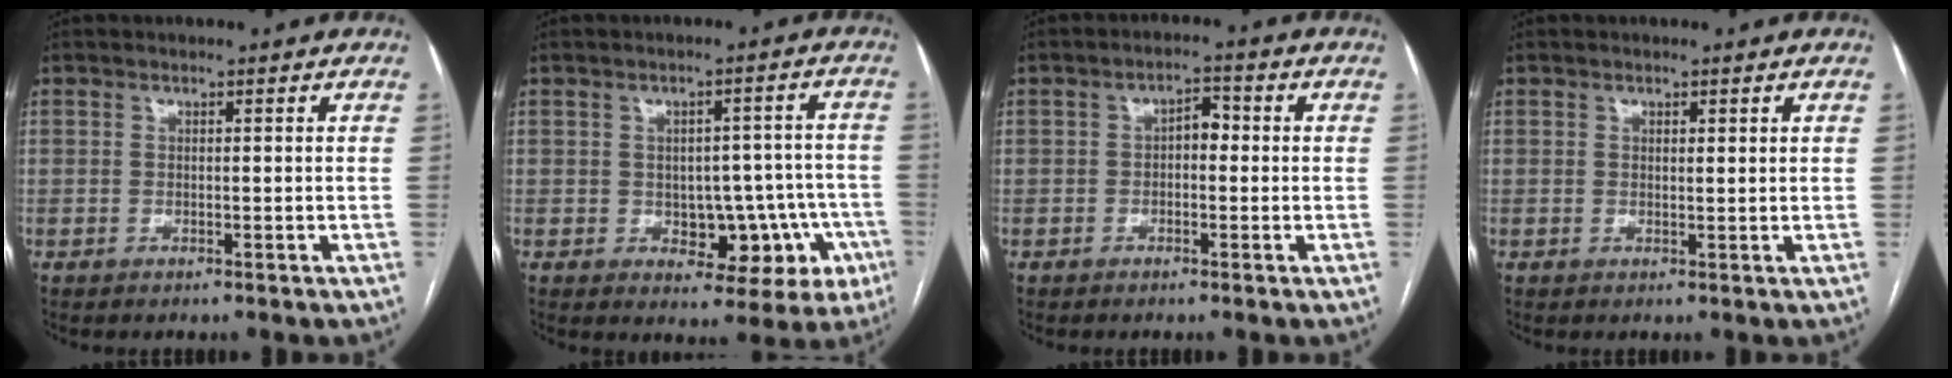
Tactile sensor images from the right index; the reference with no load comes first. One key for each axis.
{"total": 10.3, "fx": -3.2, "fy": 6.4, "fz": 7.4, "tx": -0.068, "ty": 0.033, "tz": -0.027}
{"total": 3.0, "fx": -0.1, "fy": 1.7, "fz": 2.5, "tx": -0.035, "ty": 0.018, "tz": -0.005}
{"total": 0.9, "fx": 0.6, "fy": 0.2, "fz": 0.6, "tx": -0.011, "ty": -0.002, "tz": 0.008}